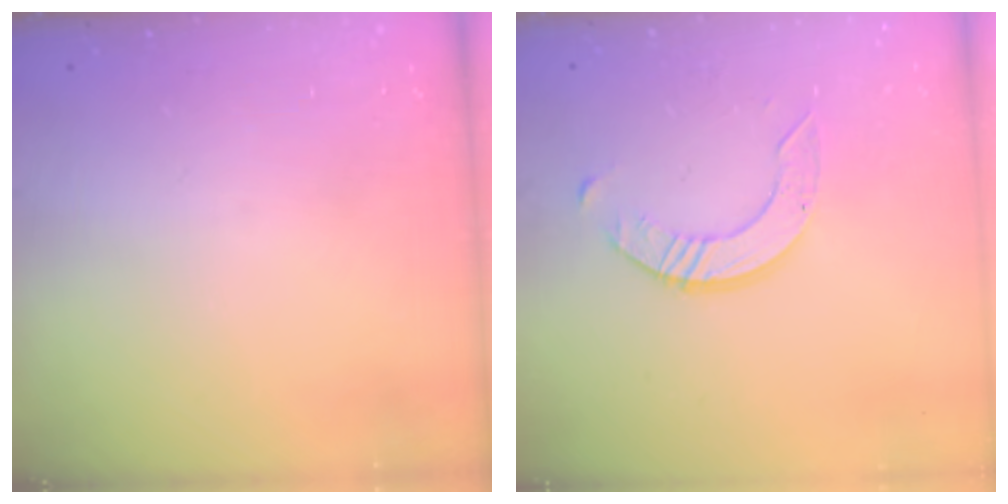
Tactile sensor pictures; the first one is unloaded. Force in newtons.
{"total": 5.3, "press": 5.3, "slide": 0.5}